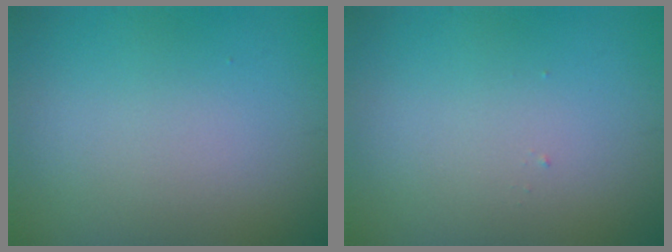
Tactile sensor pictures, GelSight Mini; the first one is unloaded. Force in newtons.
{"total": 0.0}